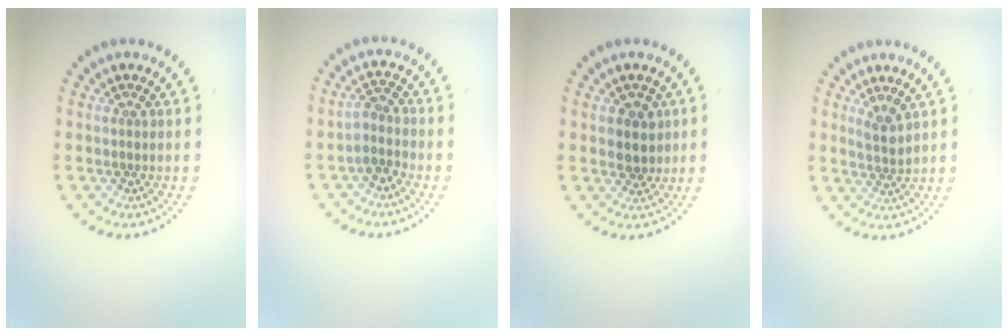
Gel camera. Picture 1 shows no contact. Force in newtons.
{"total": 1.9, "press": 1.5, "slide": 1.1}
{"total": 2.6, "press": 2.4, "slide": 0.9}
{"total": 1.9, "press": 1.4, "slide": 1.2}